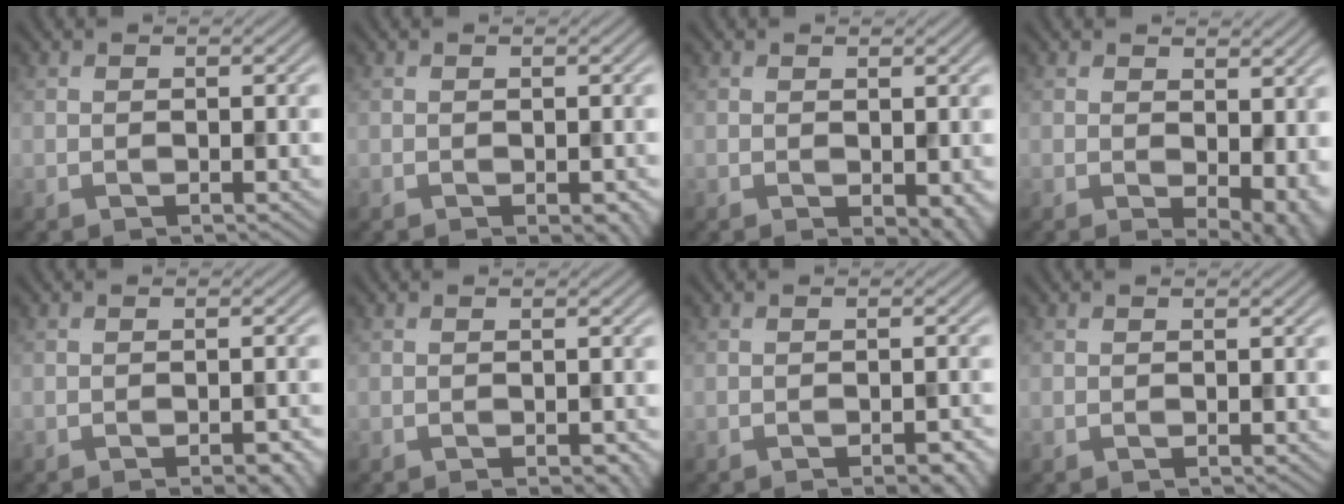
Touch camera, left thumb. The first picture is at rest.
{"total": 1.8, "force": [-0.9, 0.7, 1.4], "torque": [-0.023, -0.007, -0.006]}
{"total": 2.8, "force": [-0.7, 1.5, 2.2], "torque": [-0.028, -0.012, -0.005]}
{"total": 5.8, "force": [0.1, 3.2, 4.9], "torque": [-0.064, -0.014, 0.010]}
{"total": 2.8, "force": [-1.8, 0.7, 2.0], "torque": [-0.024, 0.001, -0.019]}
{"total": 1.6, "force": [-1.0, 0.5, 1.1], "torque": [-0.015, -0.003, -0.007]}
{"total": 2.7, "force": [-1.8, 0.6, 1.9], "torque": [-0.024, 0.001, -0.021]}
{"total": 0.0}